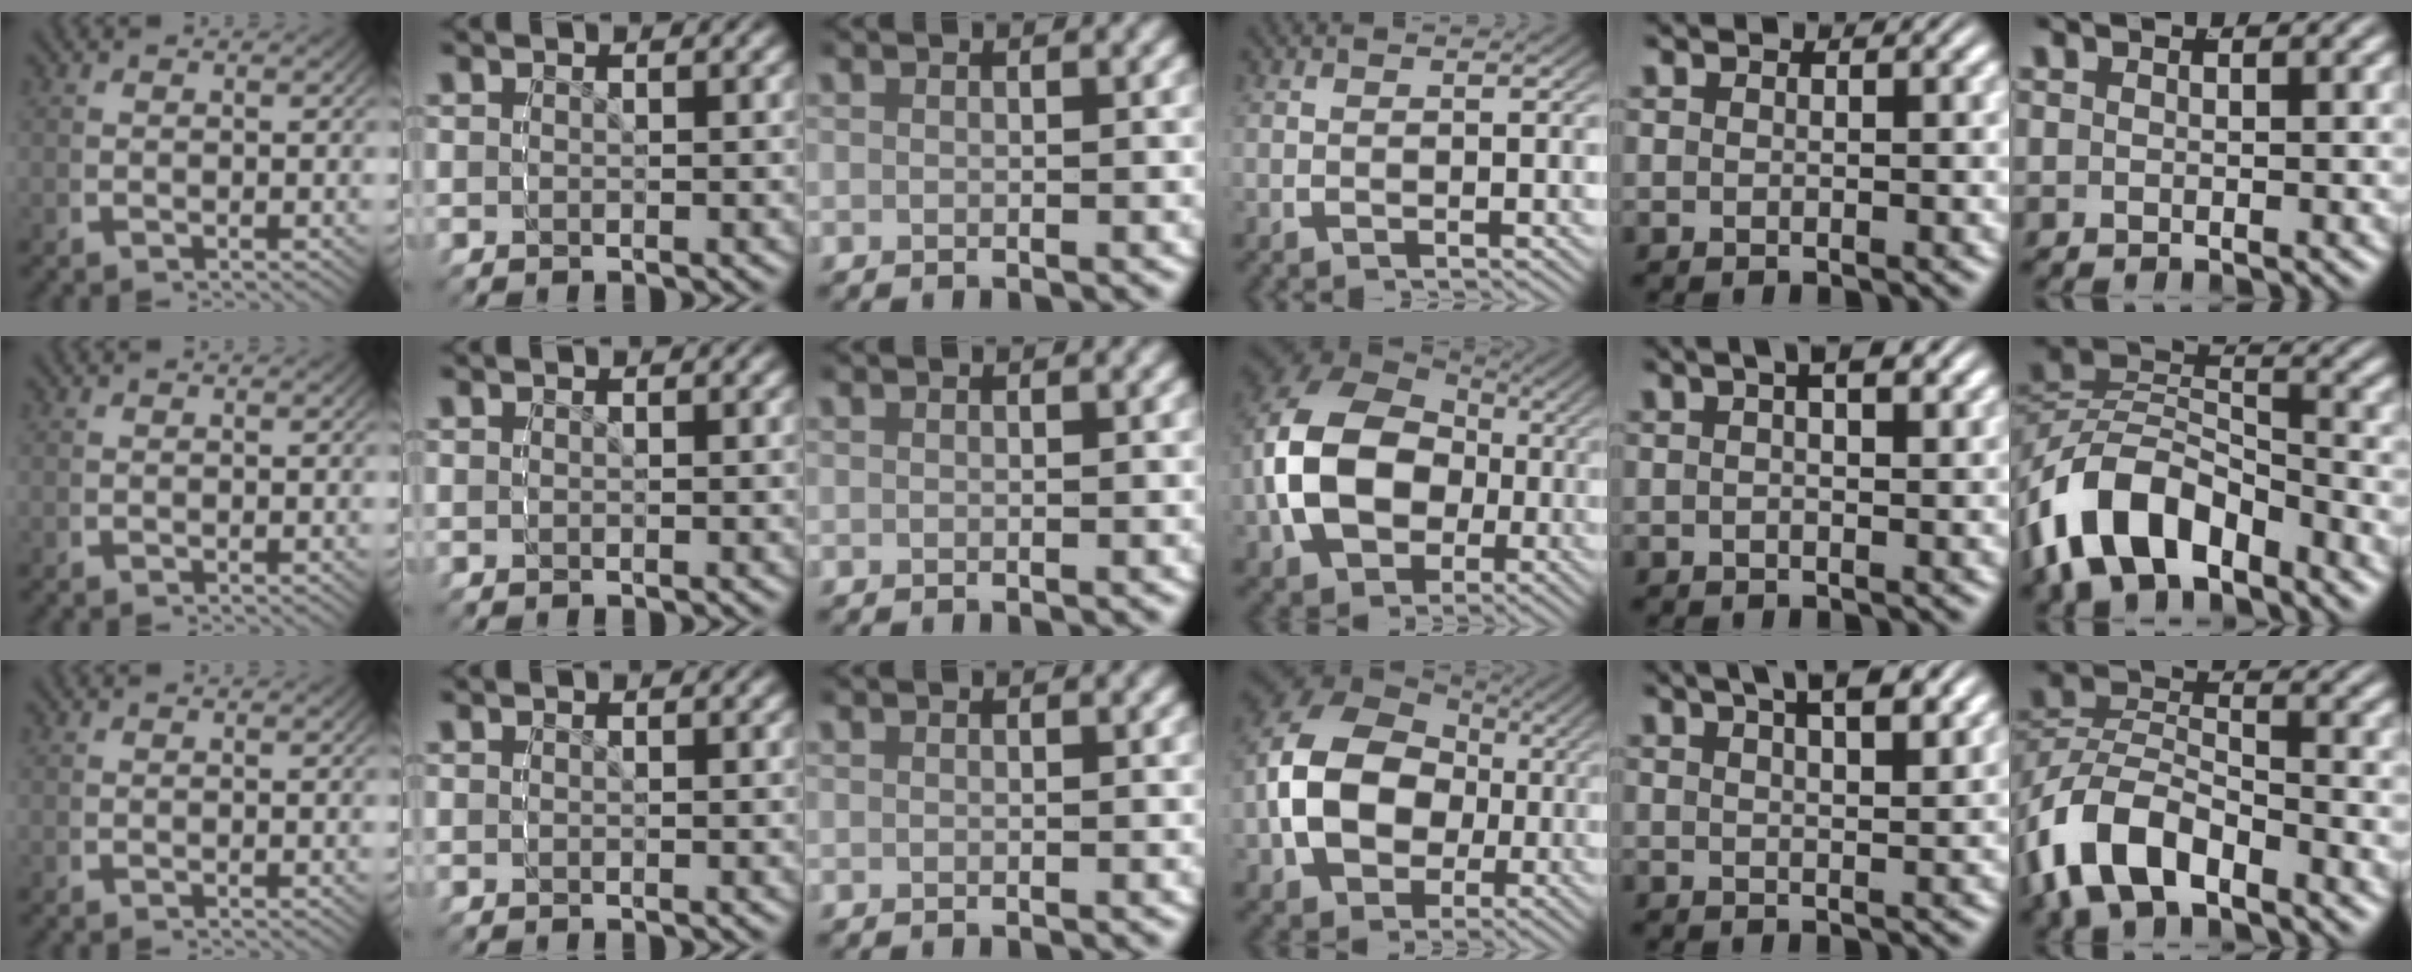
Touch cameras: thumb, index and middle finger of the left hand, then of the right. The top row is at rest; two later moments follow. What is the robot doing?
{"motion": "grasp_and_lifting", "object": "cloth"}